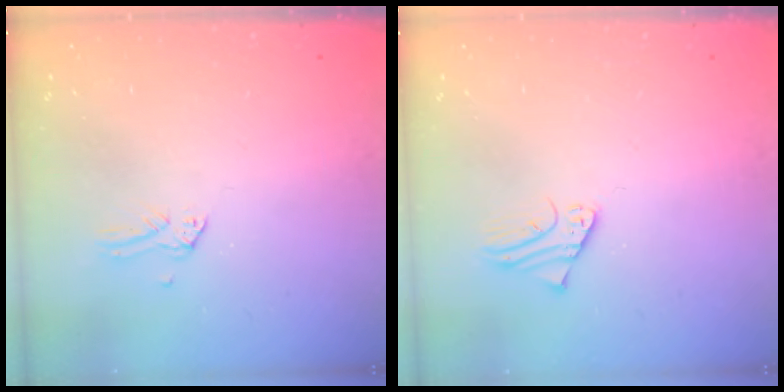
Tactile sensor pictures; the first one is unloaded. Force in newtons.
{"total": 1.9, "press": 1.9, "slide": 0.1}